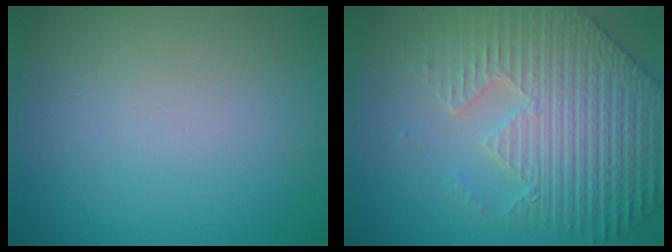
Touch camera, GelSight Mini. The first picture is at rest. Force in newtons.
{"total": 7.6, "press": 6.1, "slide": 4.5}